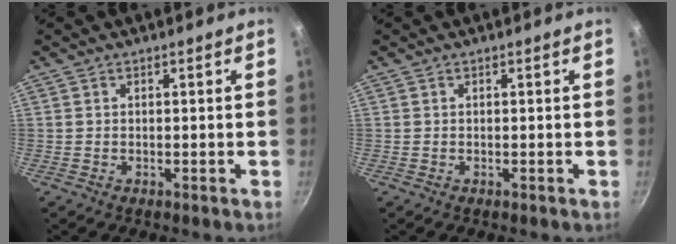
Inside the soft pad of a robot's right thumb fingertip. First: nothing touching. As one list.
[{"total": 0.0}]